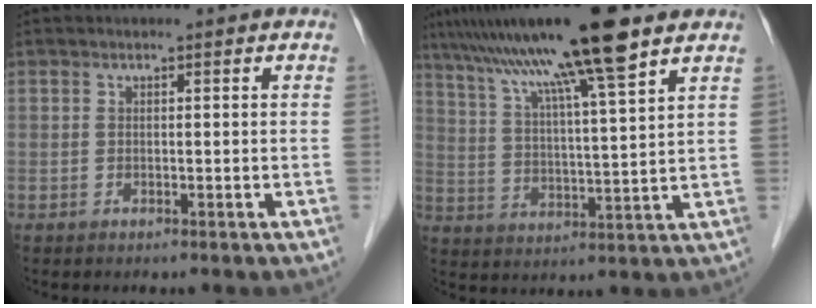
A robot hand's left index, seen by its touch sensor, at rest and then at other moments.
{"total": 16.0, "force": [11.2, -0.4, 11.5], "torque": [-0.195, 0.030, 0.183]}